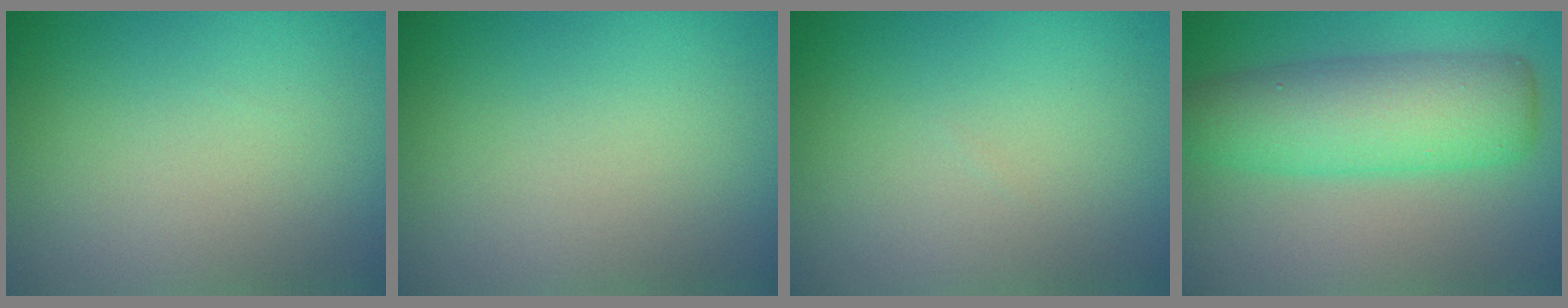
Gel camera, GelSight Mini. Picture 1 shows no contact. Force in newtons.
{"total": 0.0}
{"total": 0.0}
{"total": 7.2, "press": 7.2, "slide": 0.2}